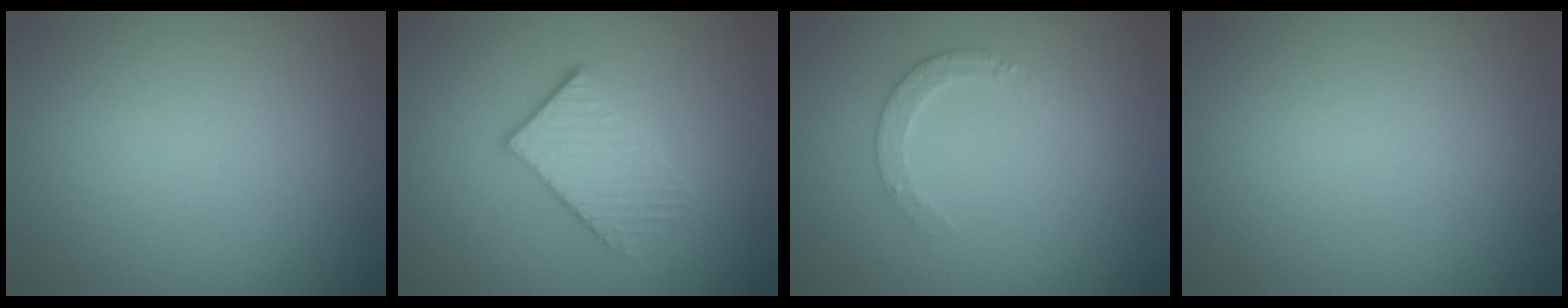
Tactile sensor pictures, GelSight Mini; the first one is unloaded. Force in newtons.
{"total": 3.1, "press": 2.8, "slide": 1.3}
{"total": 2.1, "press": 2.1, "slide": 0.3}
{"total": 0.0}